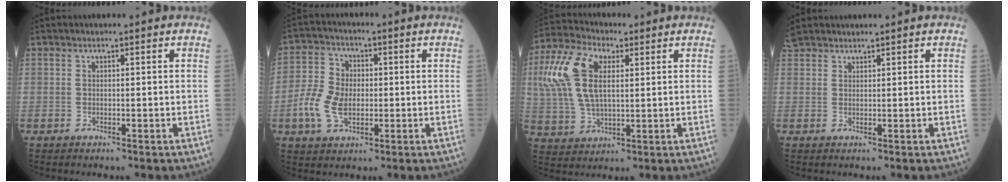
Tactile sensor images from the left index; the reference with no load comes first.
{"total": 7.8, "force": [-1.5, 5.5, 5.3], "torque": [-0.131, 0.009, -0.031]}
{"total": 11.9, "force": [3.1, 5.5, 10.0], "torque": [-0.245, 0.024, 0.063]}
{"total": 3.5, "force": [3.2, 0.8, 0.9], "torque": [-0.026, 0.029, 0.070]}